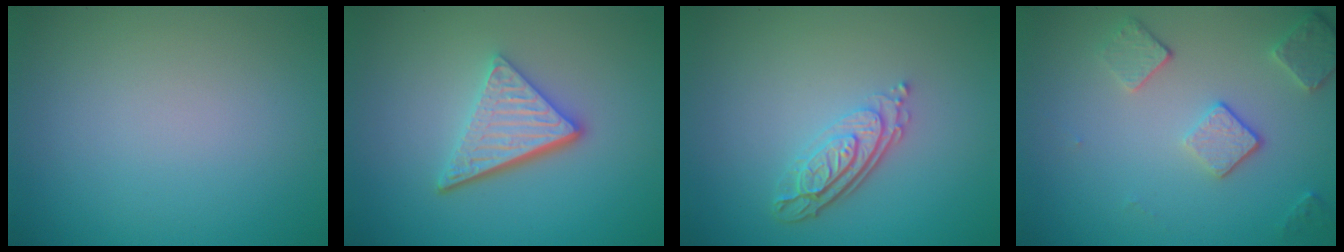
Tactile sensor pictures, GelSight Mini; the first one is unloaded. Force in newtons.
{"total": 4.8, "press": 3.4, "slide": 3.4}
{"total": 3.8, "press": 2.8, "slide": 2.5}
{"total": 3.6, "press": 2.9, "slide": 2.2}